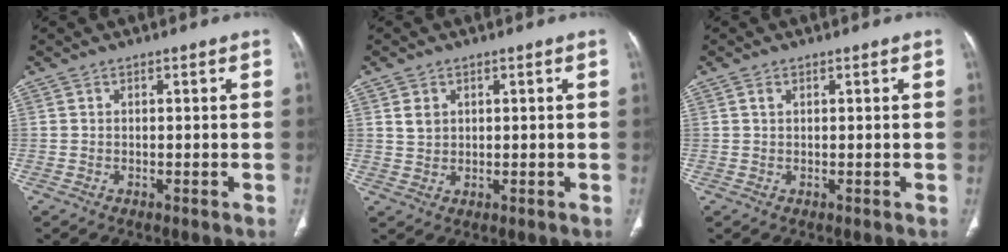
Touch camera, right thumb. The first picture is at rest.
{"total": 2.9, "force": [1.1, 2.3, 1.3], "torque": [-0.015, -0.006, 0.026]}
{"total": 0.9, "force": [0.4, 0.6, 0.6], "torque": [-0.013, 0.002, 0.008]}